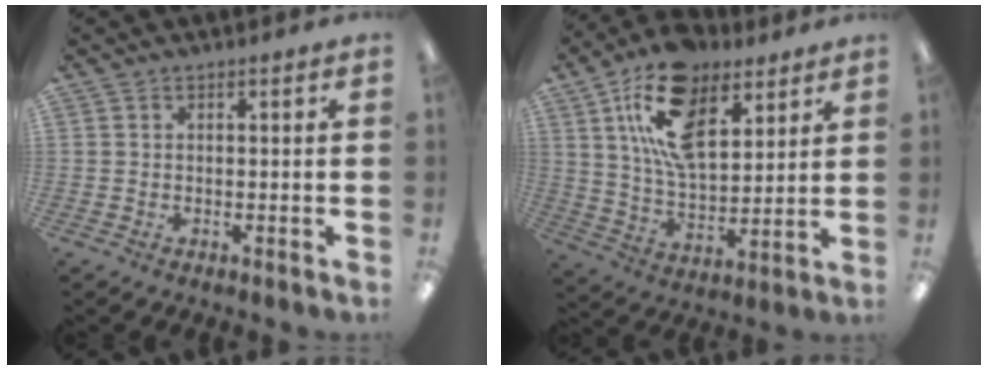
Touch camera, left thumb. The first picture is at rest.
{"total": 18.3, "force": [9.9, 9.9, 11.9], "torque": [-0.211, -0.025, 0.174]}